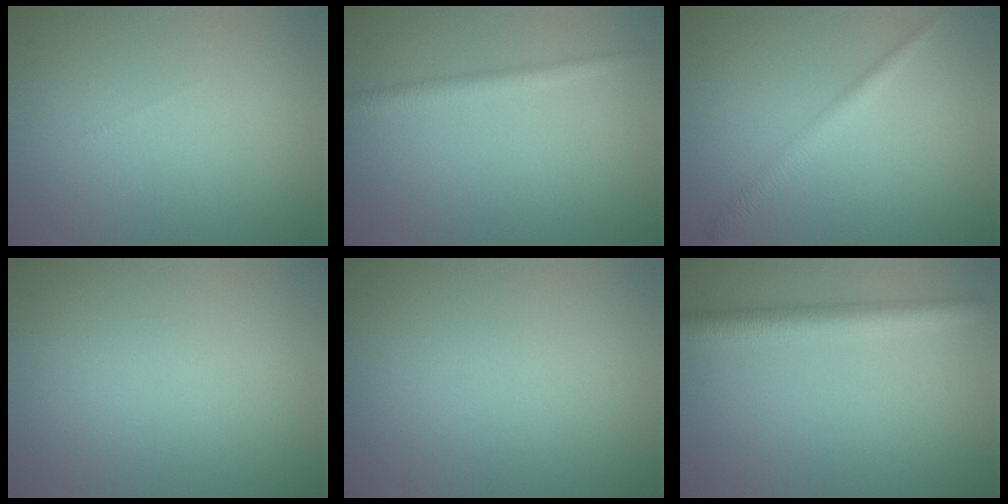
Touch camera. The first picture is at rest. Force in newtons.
{"total": 1.9, "press": 1.9, "slide": 0.0}
{"total": 2.2, "press": 2.2, "slide": 0.1}
{"total": 0.0}
{"total": 0.0}
{"total": 3.9, "press": 3.9, "slide": 0.2}